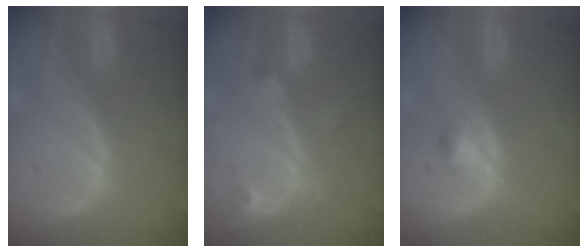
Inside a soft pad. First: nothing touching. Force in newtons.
{"total": 2.8, "press": 2.7, "slide": 0.7}
{"total": 2.0, "press": 1.8, "slide": 0.8}